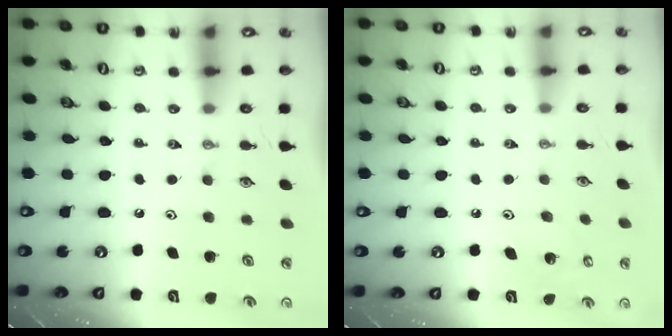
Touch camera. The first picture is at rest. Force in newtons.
{"total": 5.0, "press": 5.0, "slide": 0.3}